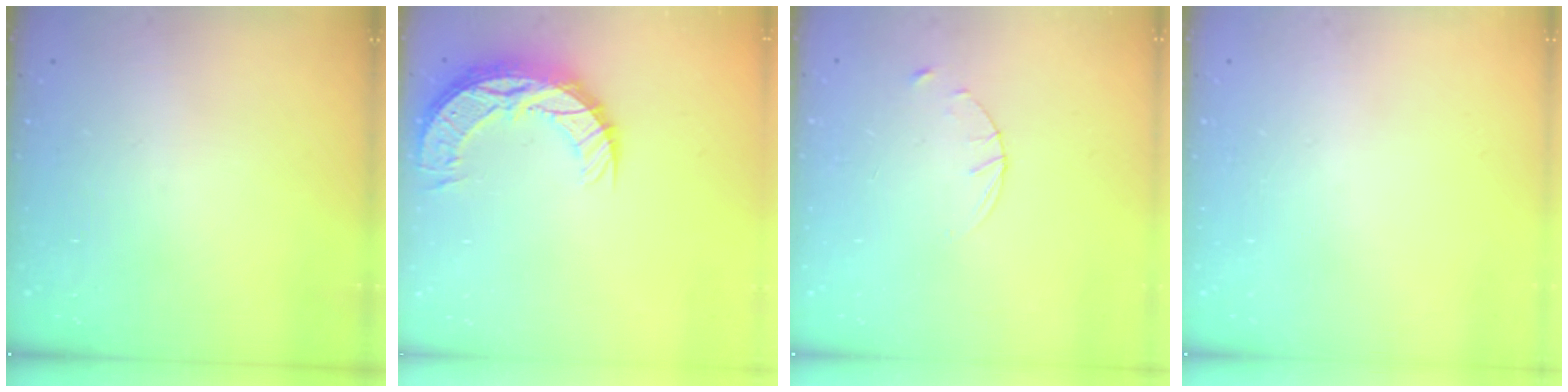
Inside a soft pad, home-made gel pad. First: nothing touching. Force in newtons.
{"total": 12.2, "press": 12.2, "slide": 0.8}
{"total": 3.6, "press": 3.5, "slide": 0.4}
{"total": 0.0}